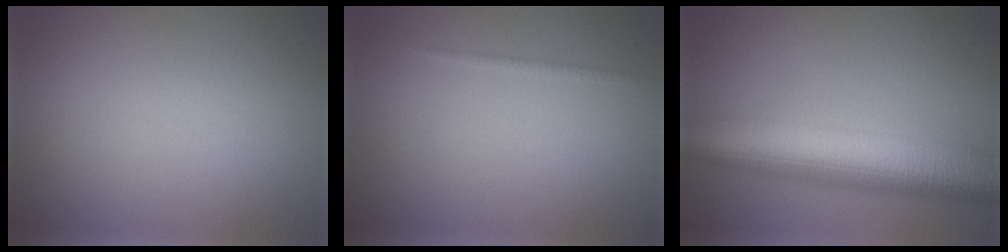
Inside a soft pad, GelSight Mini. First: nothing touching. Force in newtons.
{"total": 0.6, "press": 0.6, "slide": 0.1}
{"total": 11.0, "press": 11.0, "slide": 0.3}